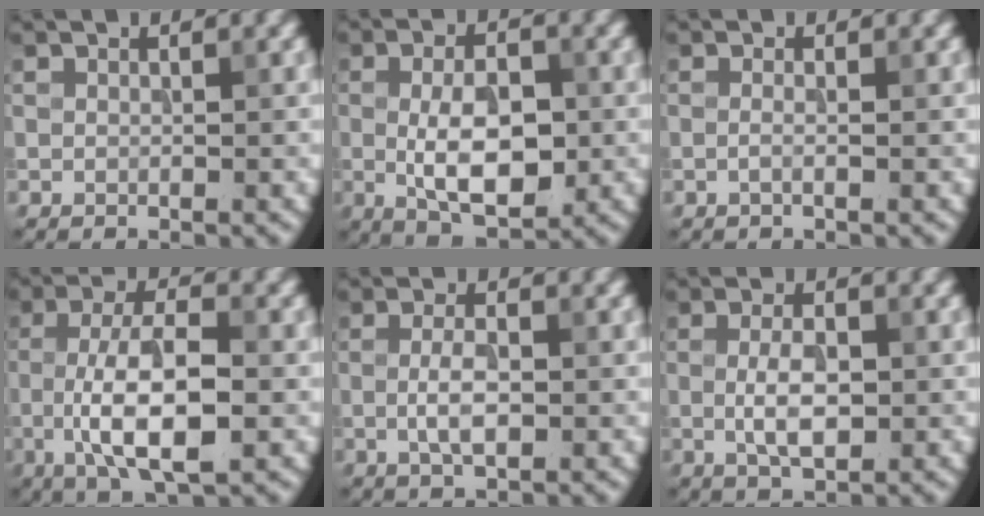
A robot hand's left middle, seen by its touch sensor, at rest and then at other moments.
{"total": 6.4, "force": [-0.6, 3.1, 5.6], "torque": [-0.104, -0.004, -0.008]}
{"total": 0.7, "force": [-0.3, 0.0, 0.7], "torque": [-0.018, -0.005, -0.008]}
{"total": 7.9, "force": [-1.8, 2.7, 7.2], "torque": [-0.137, 0.005, -0.035]}
{"total": 2.7, "force": [-0.5, 0.9, 2.5], "torque": [-0.056, 0.000, -0.010]}
{"total": 3.5, "force": [-0.3, 1.5, 3.1], "torque": [-0.065, -0.001, -0.005]}